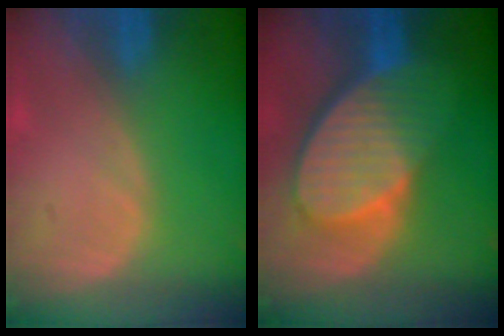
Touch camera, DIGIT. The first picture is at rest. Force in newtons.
{"total": 10.0, "press": 8.8, "slide": 4.7}